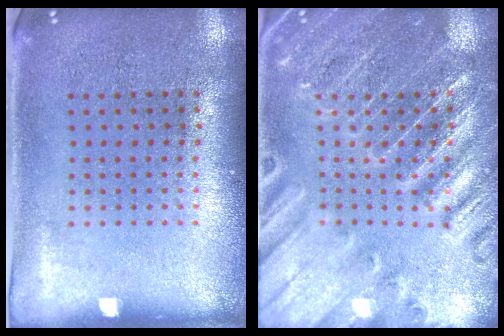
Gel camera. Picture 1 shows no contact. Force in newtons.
{"total": 3.1, "press": 3.1, "slide": 0.6}